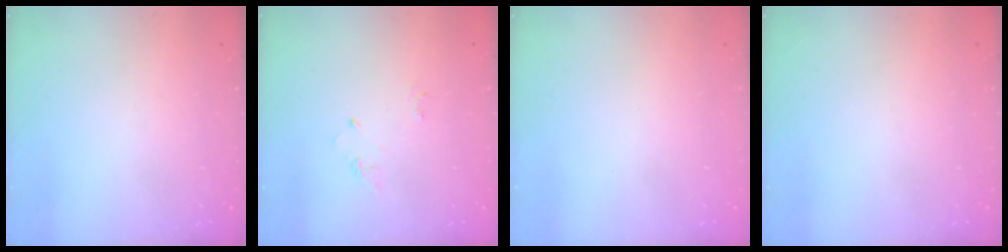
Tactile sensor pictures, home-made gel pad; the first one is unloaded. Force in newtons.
{"total": 4.5, "press": 4.5, "slide": 0.8}
{"total": 1.5, "press": 1.5, "slide": 0.1}
{"total": 0.0}